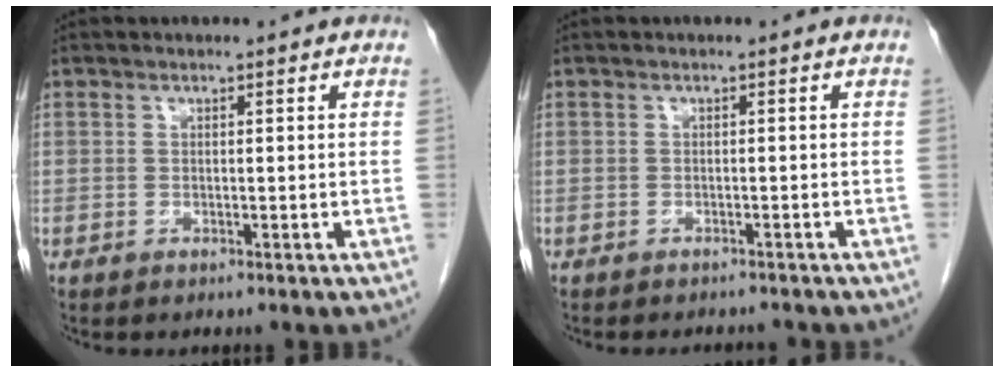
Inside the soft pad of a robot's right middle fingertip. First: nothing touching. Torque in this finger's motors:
{"motor_torque": [0.02, -0.01, 0.00, 0.00]}